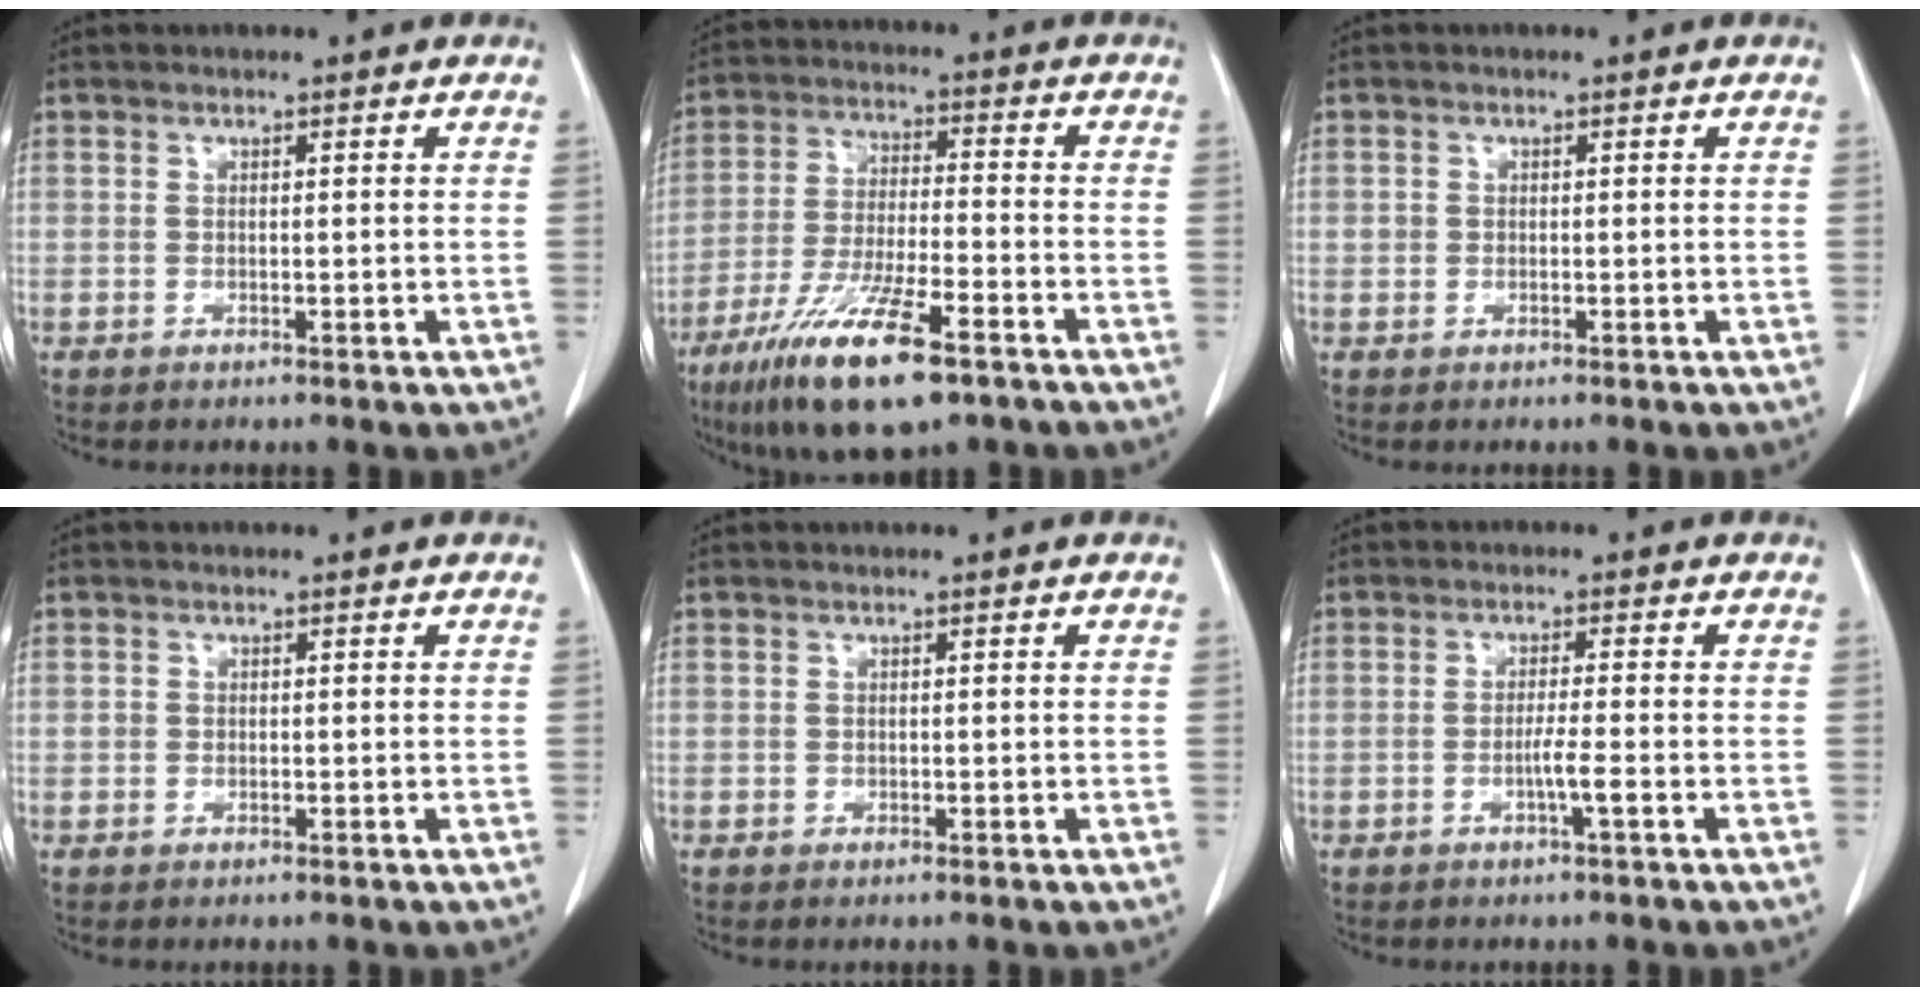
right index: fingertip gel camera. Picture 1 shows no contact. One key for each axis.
{"total": 15.2, "fx": -9.4, "fy": 2.7, "fz": 11.7, "tx": -0.232, "ty": -0.034, "tz": -0.165}
{"total": 0.8, "fx": 0.1, "fy": 0.8, "fz": 0.2, "tx": 0.001, "ty": 0.006, "tz": 0.006}
{"total": 0.6, "fx": 0.0, "fy": 0.5, "fz": 0.2, "tx": 0.001, "ty": 0.005, "tz": 0.003}
{"total": 0.0}
{"total": 2.7, "fx": -1.0, "fy": -0.5, "fz": 2.4, "tx": -0.039, "ty": -0.001, "tz": -0.017}